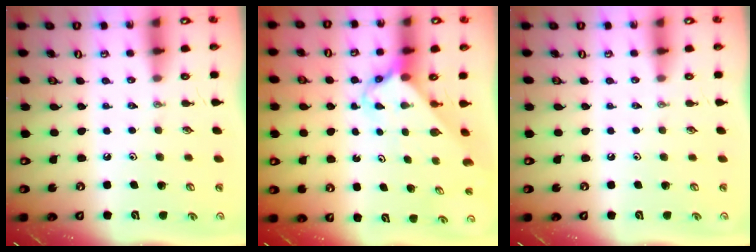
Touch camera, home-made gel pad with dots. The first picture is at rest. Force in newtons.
{"total": 2.8, "press": 2.8, "slide": 0.2}
{"total": 0.0}